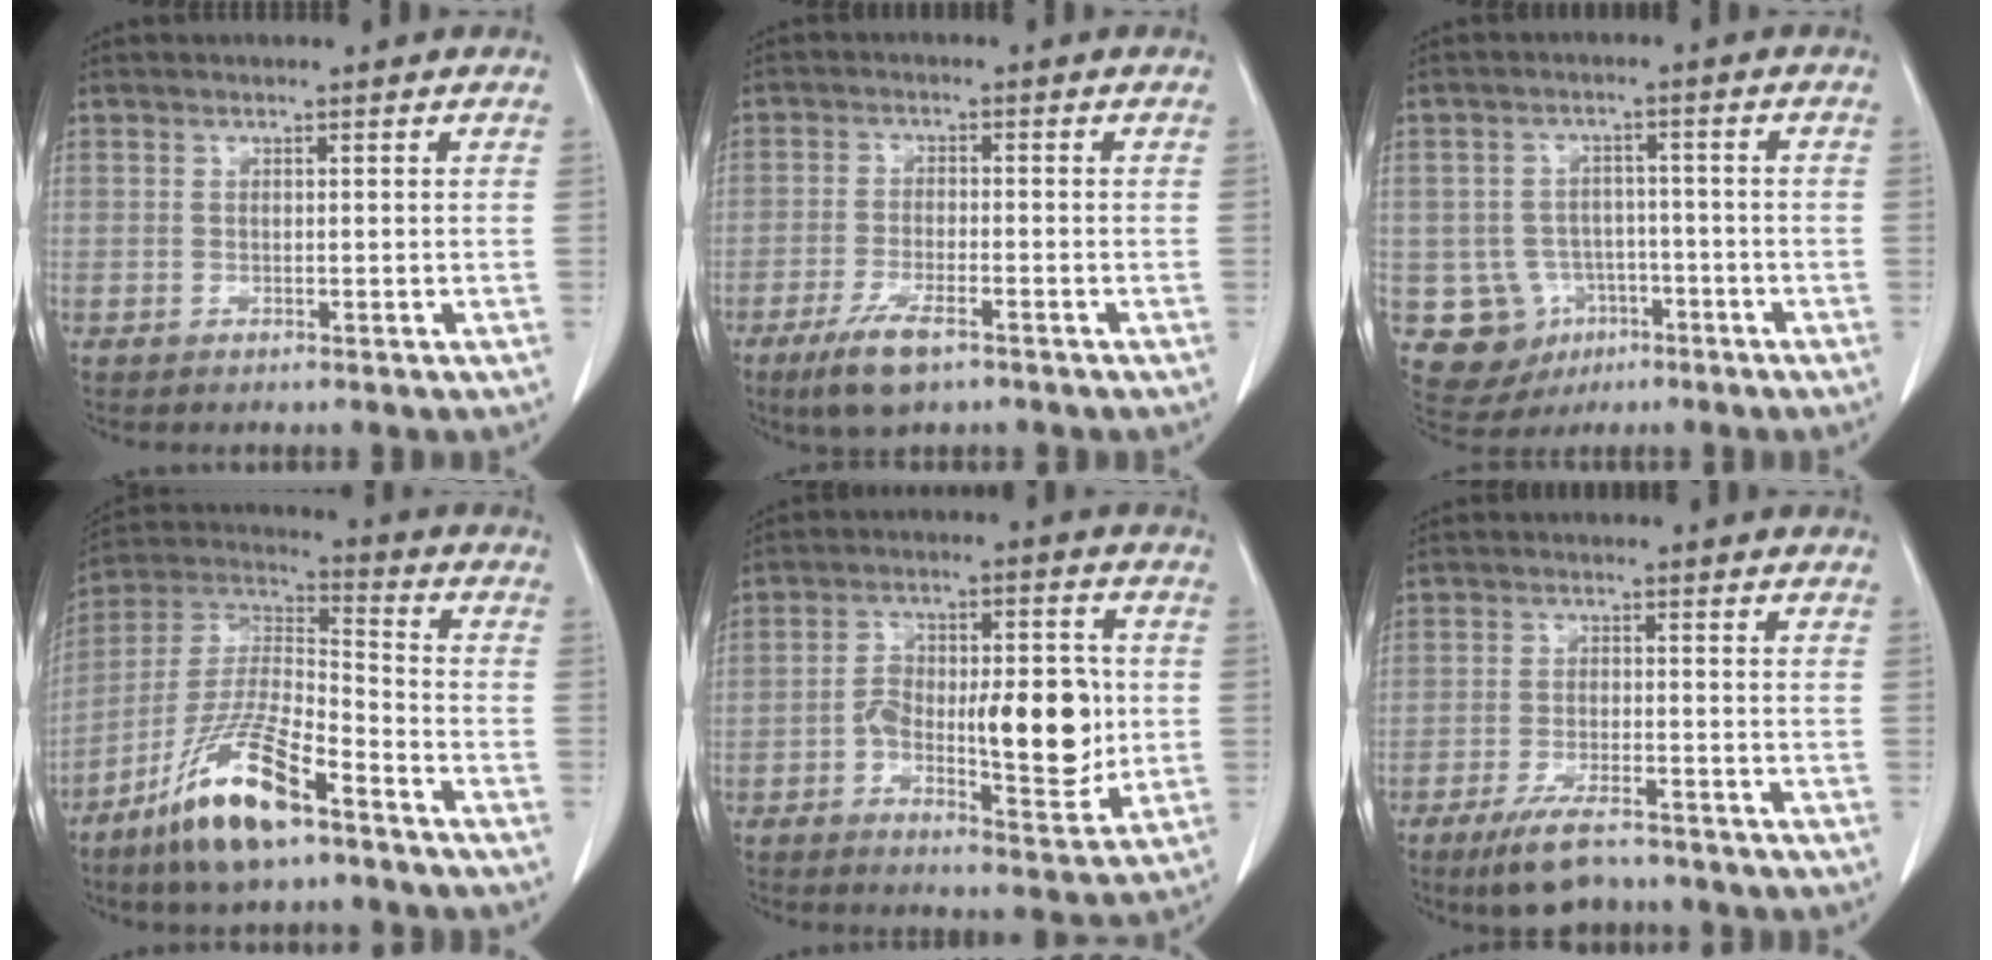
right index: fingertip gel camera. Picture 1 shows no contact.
{"total": 6.5, "force": [-4.1, 1.5, 4.8], "torque": [-0.099, -0.013, -0.068]}
{"total": 8.9, "force": [-2.8, 8.3, 1.7], "torque": [-0.041, 0.015, -0.027]}
{"total": 15.3, "force": [-9.6, 3.3, 11.5], "torque": [-0.234, -0.010, -0.177]}
{"total": 14.2, "force": [-1.6, 5.2, 13.1], "torque": [-0.199, 0.020, -0.019]}
{"total": 7.5, "force": [-6.0, 1.8, 4.3], "torque": [-0.078, -0.014, -0.097]}